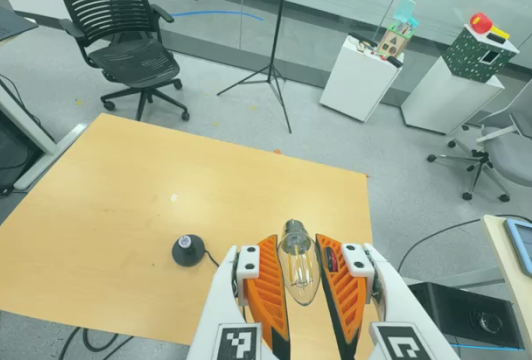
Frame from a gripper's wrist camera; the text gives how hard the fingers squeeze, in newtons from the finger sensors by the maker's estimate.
{"total": 13.2, "left": 13.5, "right": 12.8}